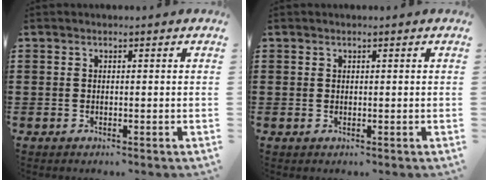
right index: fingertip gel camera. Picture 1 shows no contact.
{"total": 0.0}